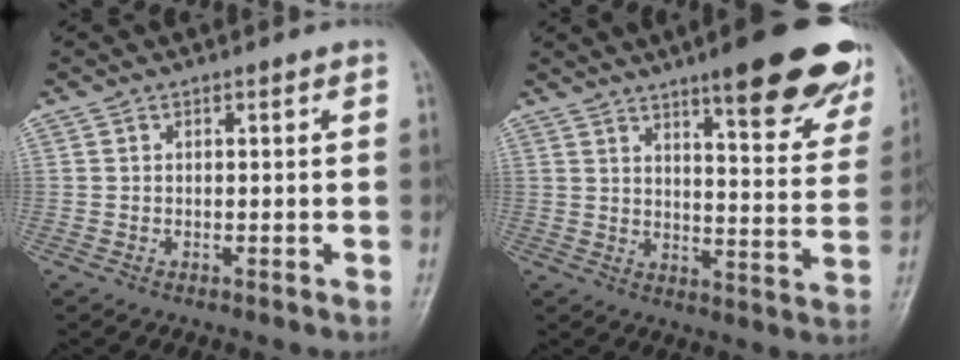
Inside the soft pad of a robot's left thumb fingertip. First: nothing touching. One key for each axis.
{"total": 20.0, "fx": 13.1, "fy": 4.7, "fz": 14.4, "tx": -0.148, "ty": -0.062, "tz": 0.169}